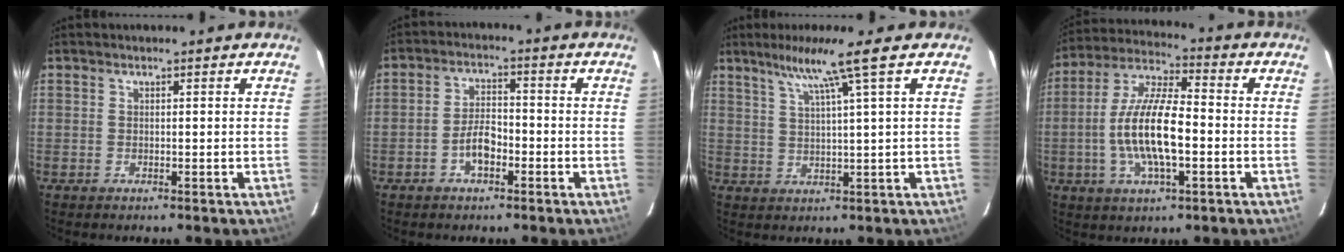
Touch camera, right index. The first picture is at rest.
{"total": 4.7, "force": [-2.2, 2.2, 3.5], "torque": [-0.073, 0.011, -0.039]}
{"total": 7.1, "force": [4.4, -1.9, 5.2], "torque": [-0.092, -0.002, 0.083]}
{"total": 14.0, "force": [-2.5, 4.2, 13.1], "torque": [-0.265, 0.003, -0.050]}